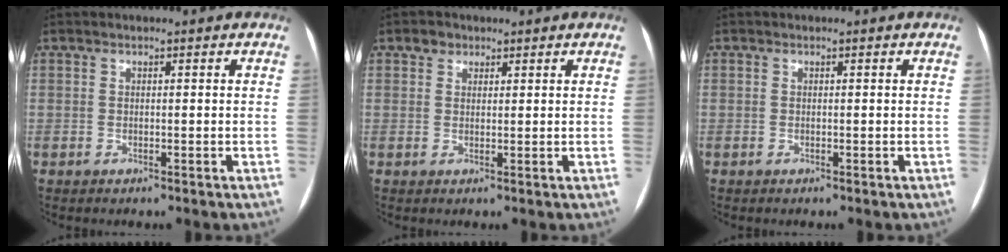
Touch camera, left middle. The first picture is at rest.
{"total": 1.9, "force": [1.2, 1.4, 0.4], "torque": [-0.008, 0.006, 0.018]}
{"total": 0.0}